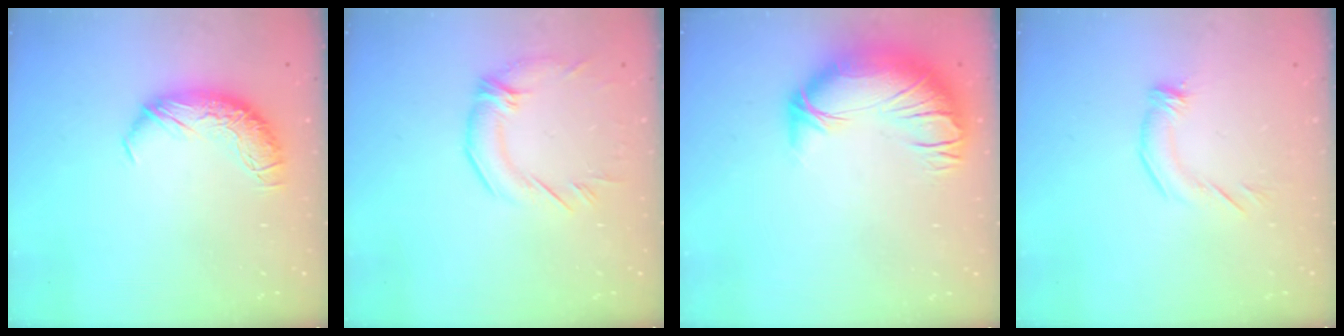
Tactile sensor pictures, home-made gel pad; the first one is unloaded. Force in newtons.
{"total": 2.1, "press": 1.4, "slide": 1.6}
{"total": 3.7, "press": 2.1, "slide": 3.0}
{"total": 2.8, "press": 2.7, "slide": 0.8}